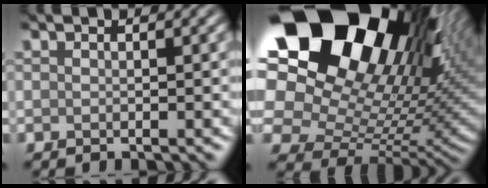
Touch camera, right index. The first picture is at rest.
{"total": 21.3, "force": [10.7, 13.1, 12.9], "torque": [-0.233, 0.023, 0.198]}